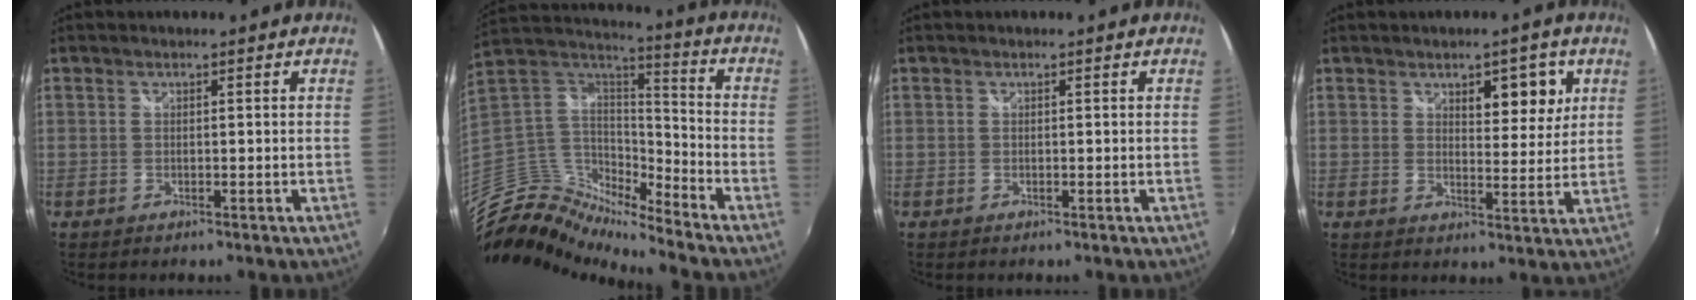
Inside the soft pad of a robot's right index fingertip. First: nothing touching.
{"total": 9.5, "force": [-8.5, 1.8, 3.7], "torque": [-0.079, 0.022, -0.184]}
{"total": 0.0}
{"total": 6.6, "force": [3.2, 3.1, 4.8], "torque": [-0.057, 0.003, 0.048]}